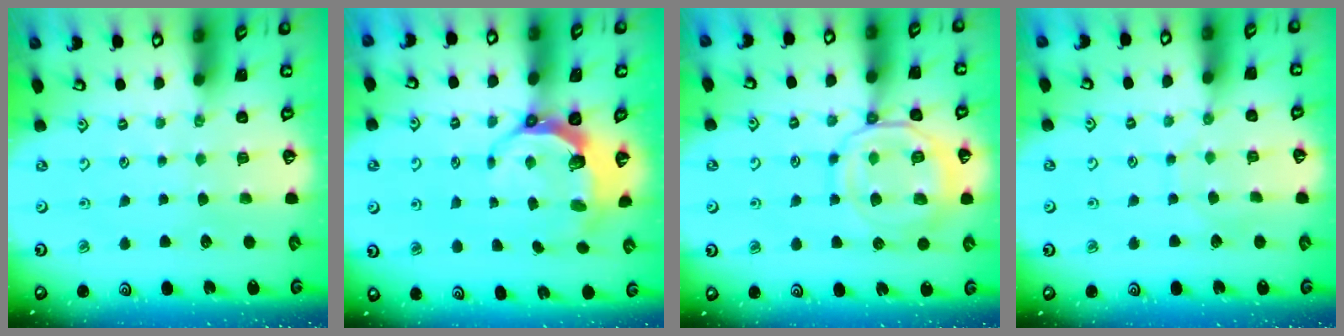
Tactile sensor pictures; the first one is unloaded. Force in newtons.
{"total": 6.9, "press": 5.5, "slide": 4.2}
{"total": 12.8, "press": 12.7, "slide": 1.2}
{"total": 3.5, "press": 3.5, "slide": 0.2}